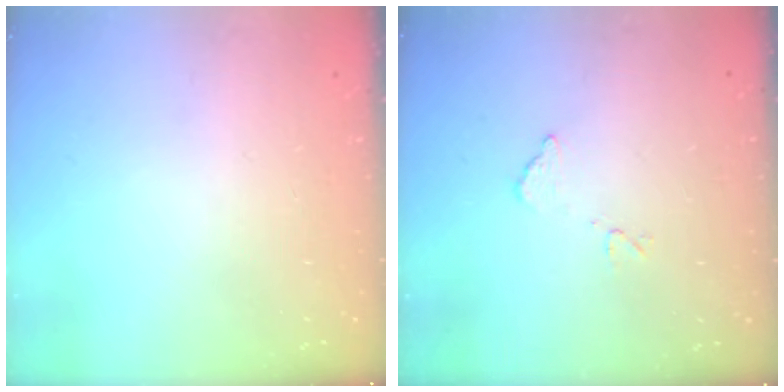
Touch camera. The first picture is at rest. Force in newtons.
{"total": 8.4, "press": 8.4, "slide": 0.4}